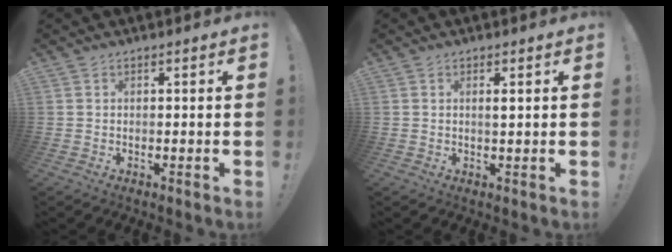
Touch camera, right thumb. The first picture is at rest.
{"total": 1.3, "force": [0.3, 0.0, 1.3], "torque": [-0.009, -0.008, 0.001]}